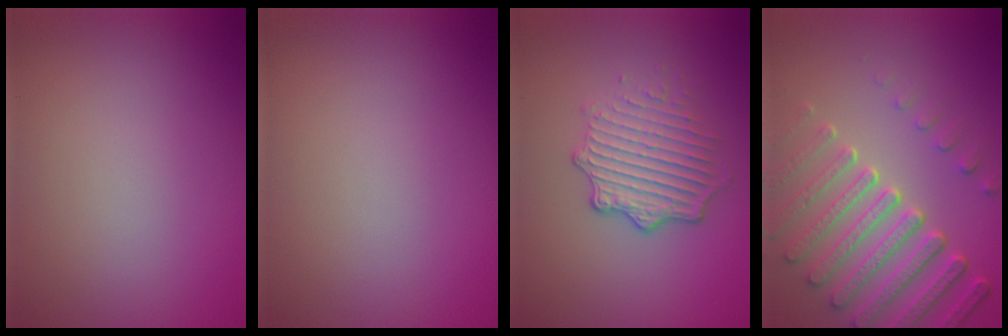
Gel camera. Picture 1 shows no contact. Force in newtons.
{"total": 0.0}
{"total": 4.7, "press": 3.4, "slide": 3.2}
{"total": 6.9, "press": 5.3, "slide": 4.5}